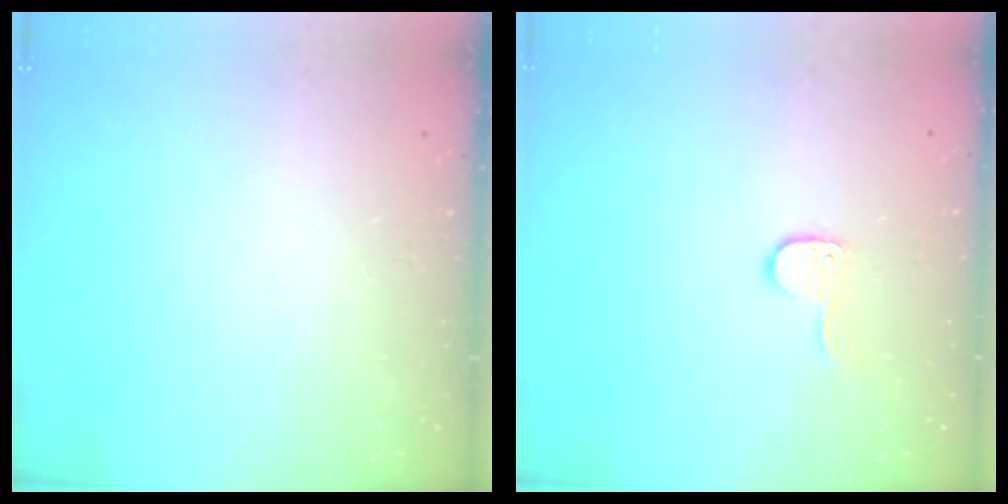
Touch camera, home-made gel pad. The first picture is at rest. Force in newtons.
{"total": 5.9, "press": 5.9, "slide": 0.5}